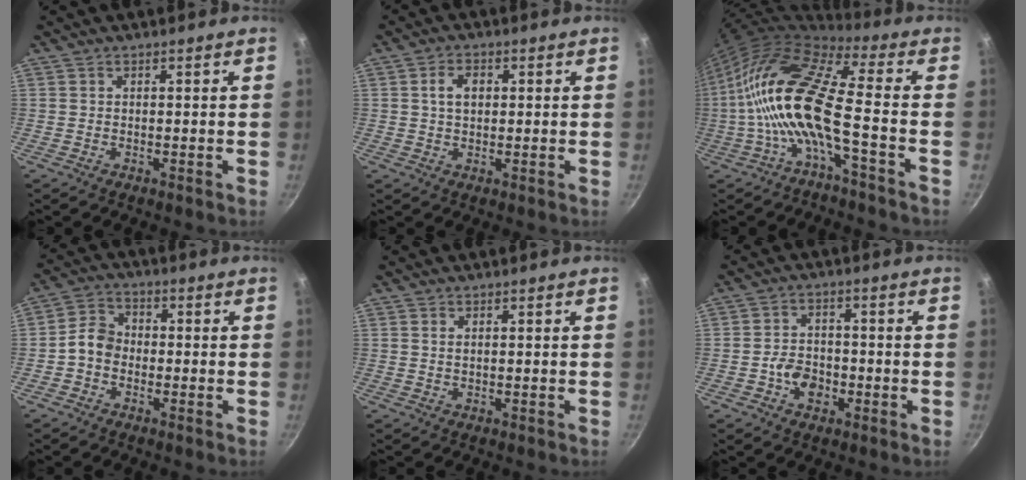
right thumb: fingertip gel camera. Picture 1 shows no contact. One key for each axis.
{"total": 4.2, "fx": 0.9, "fy": 2.8, "fz": 3.0, "tx": -0.037, "ty": 0.004, "tz": 0.013}
{"total": 16.7, "fx": -2.7, "fy": 4.1, "fz": 16.0, "tx": -0.314, "ty": 0.040, "tz": -0.065}
{"total": 5.3, "fx": -1.4, "fy": 4.3, "fz": 2.9, "tx": -0.033, "ty": 0.026, "tz": -0.040}
{"total": 0.9, "fx": 0.4, "fy": 0.4, "fz": 0.7, "tx": -0.013, "ty": 0.001, "tz": 0.008}
{"total": 5.8, "fx": -2.0, "fy": 4.2, "fz": 3.5, "tx": -0.044, "ty": 0.018, "tz": -0.040}